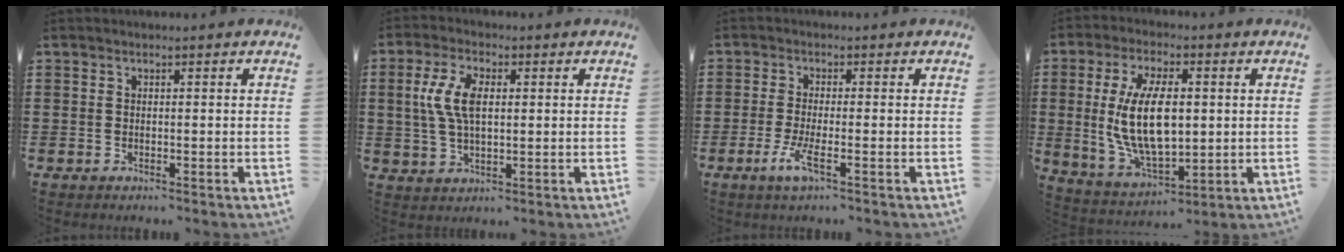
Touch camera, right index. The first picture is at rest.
{"total": 7.1, "force": [1.0, 3.5, 6.1], "torque": [-0.138, 0.010, 0.013]}
{"total": 4.3, "force": [-1.9, 0.5, 3.9], "torque": [-0.091, -0.017, -0.039]}
{"total": 12.7, "force": [1.1, 6.1, 11.0], "torque": [-0.229, -0.001, 0.017]}